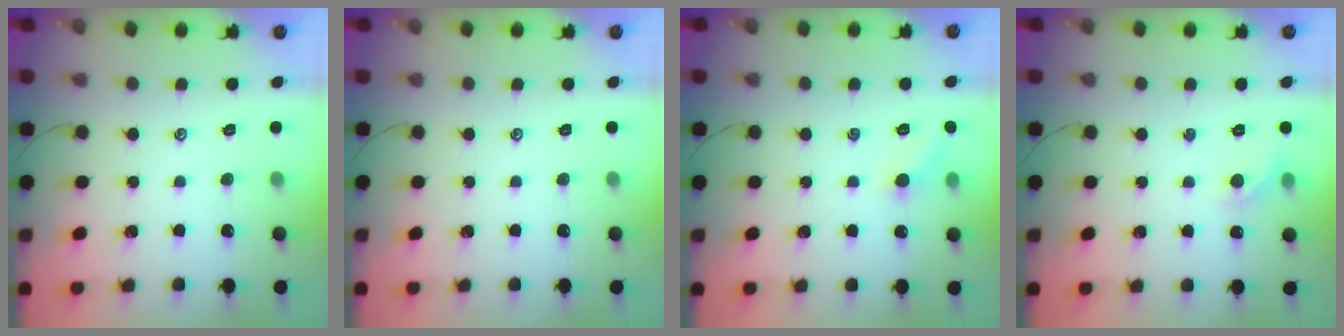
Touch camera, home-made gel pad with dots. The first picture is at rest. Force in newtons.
{"total": 0.0}
{"total": 5.7, "press": 5.5, "slide": 1.7}
{"total": 5.3, "press": 5.1, "slide": 1.3}